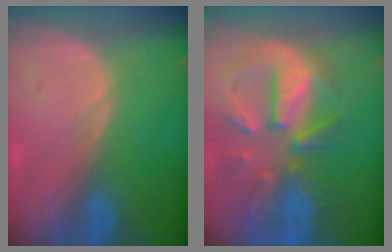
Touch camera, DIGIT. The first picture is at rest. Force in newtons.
{"total": 11.3, "press": 9.9, "slide": 5.4}